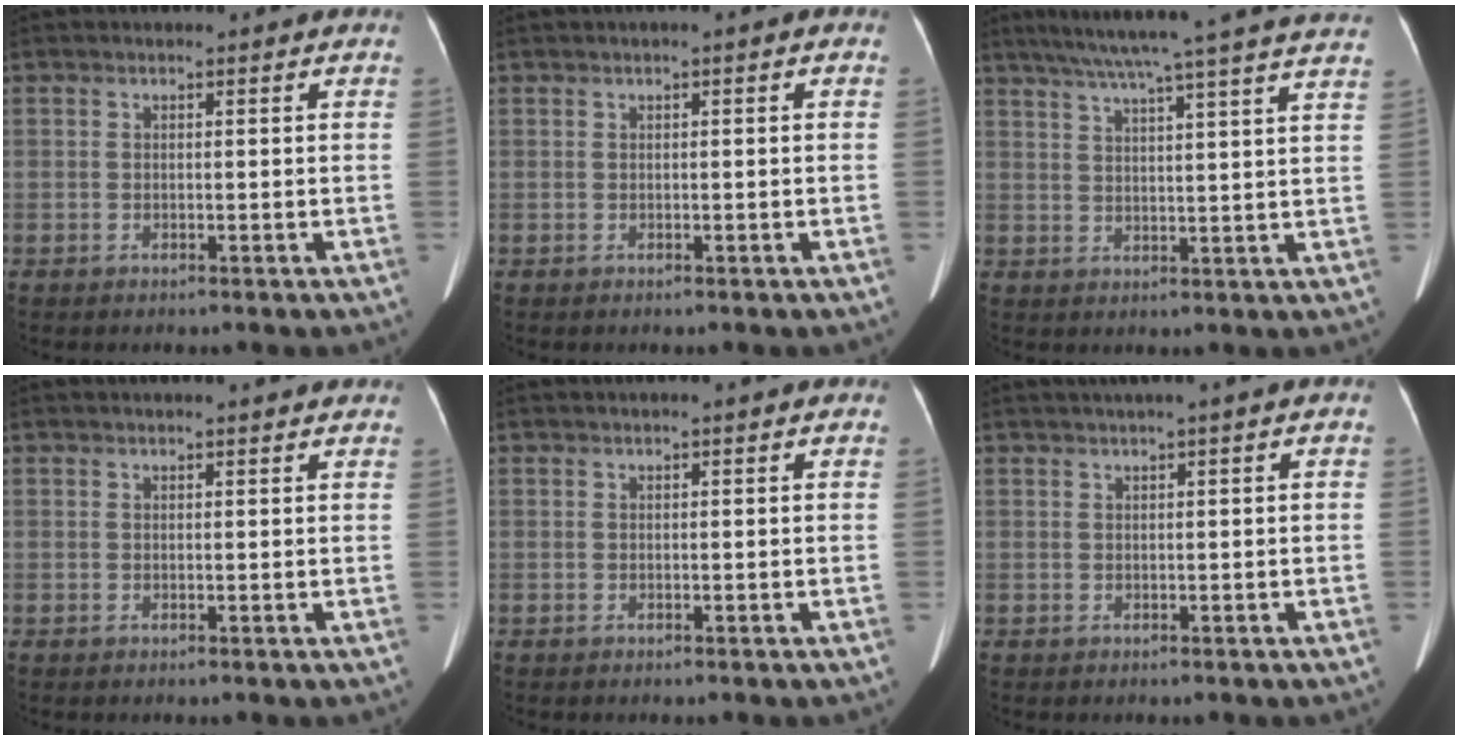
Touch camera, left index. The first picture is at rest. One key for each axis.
{"total": 0.6, "fx": 0.0, "fy": 0.1, "fz": 0.6, "tx": -0.014, "ty": 0.005, "tz": -0.002}
{"total": 23.4, "fx": 20.3, "fy": -1.1, "fz": 11.5, "tx": -0.190, "ty": -0.008, "tz": 0.259}
{"total": 6.7, "fx": 5.9, "fy": 0.9, "fz": 3.1, "tx": -0.041, "ty": 0.025, "tz": 0.065}
{"total": 1.1, "fx": 0.7, "fy": -0.1, "fz": 0.8, "tx": -0.016, "ty": 0.013, "tz": 0.010}
{"total": 2.8, "fx": 1.5, "fy": -0.3, "fz": 2.4, "tx": -0.047, "ty": 0.018, "tz": 0.028}